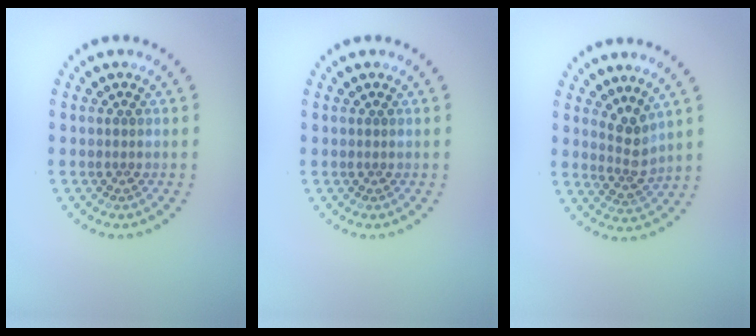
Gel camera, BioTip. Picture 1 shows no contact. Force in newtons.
{"total": 0.0}
{"total": 2.5, "press": 2.0, "slide": 1.6}